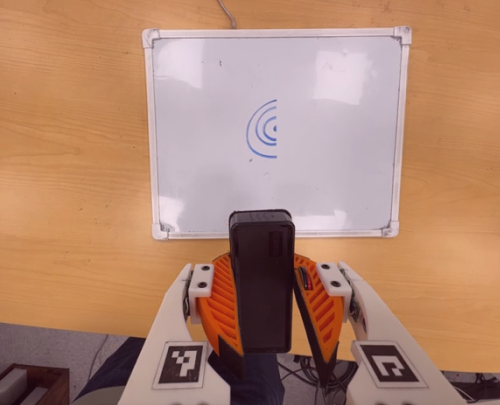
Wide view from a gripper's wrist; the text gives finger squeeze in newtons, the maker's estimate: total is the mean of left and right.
{"total": 8.8, "left": 8.9, "right": 8.6}